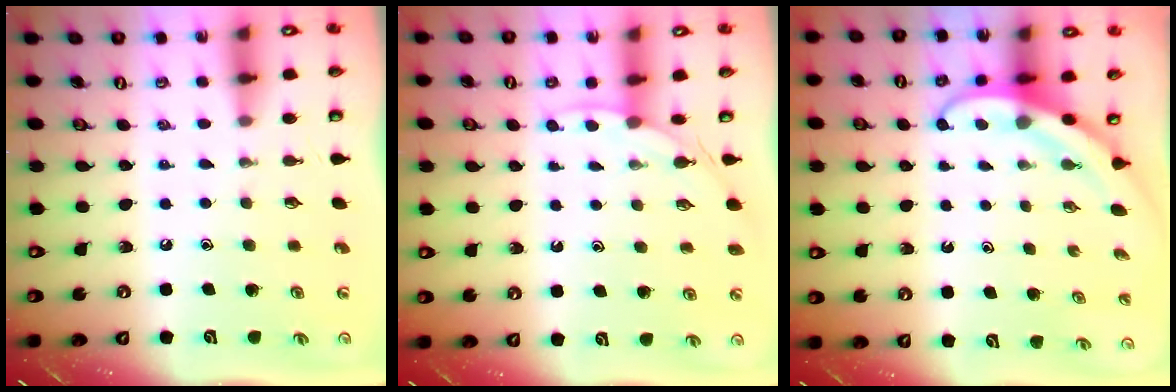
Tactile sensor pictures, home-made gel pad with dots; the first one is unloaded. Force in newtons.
{"total": 2.9, "press": 2.9, "slide": 0.4}
{"total": 3.9, "press": 3.9, "slide": 0.3}